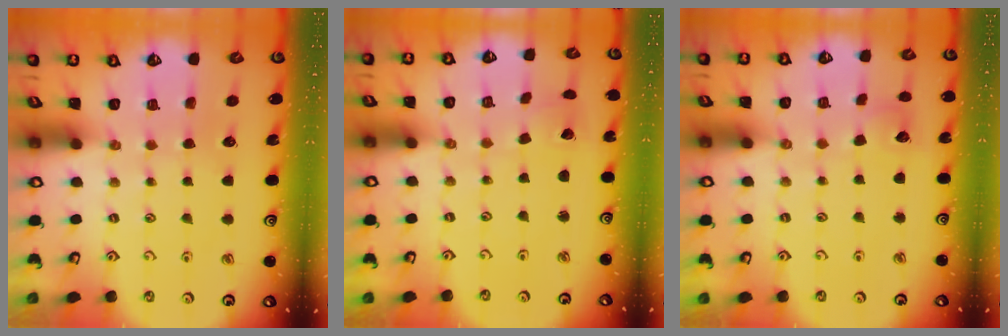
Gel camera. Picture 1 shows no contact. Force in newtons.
{"total": 2.1, "press": 2.1, "slide": 0.1}
{"total": 6.5, "press": 6.5, "slide": 0.6}